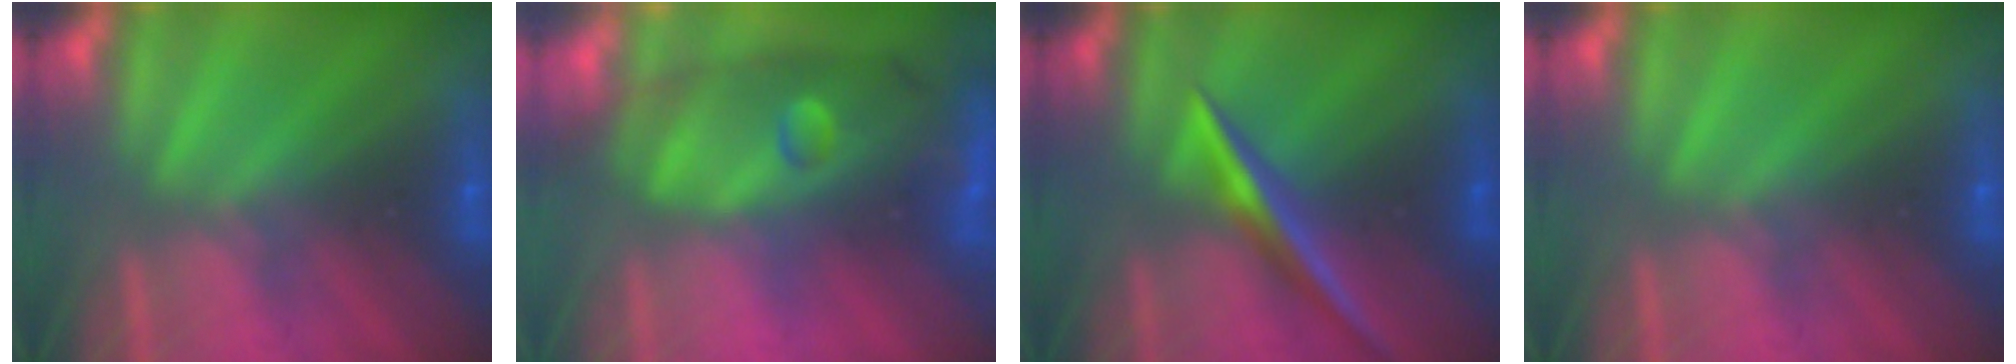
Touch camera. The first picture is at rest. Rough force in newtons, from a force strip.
{"total": 7.8}
{"total": 2.1}
{"total": 0.0}